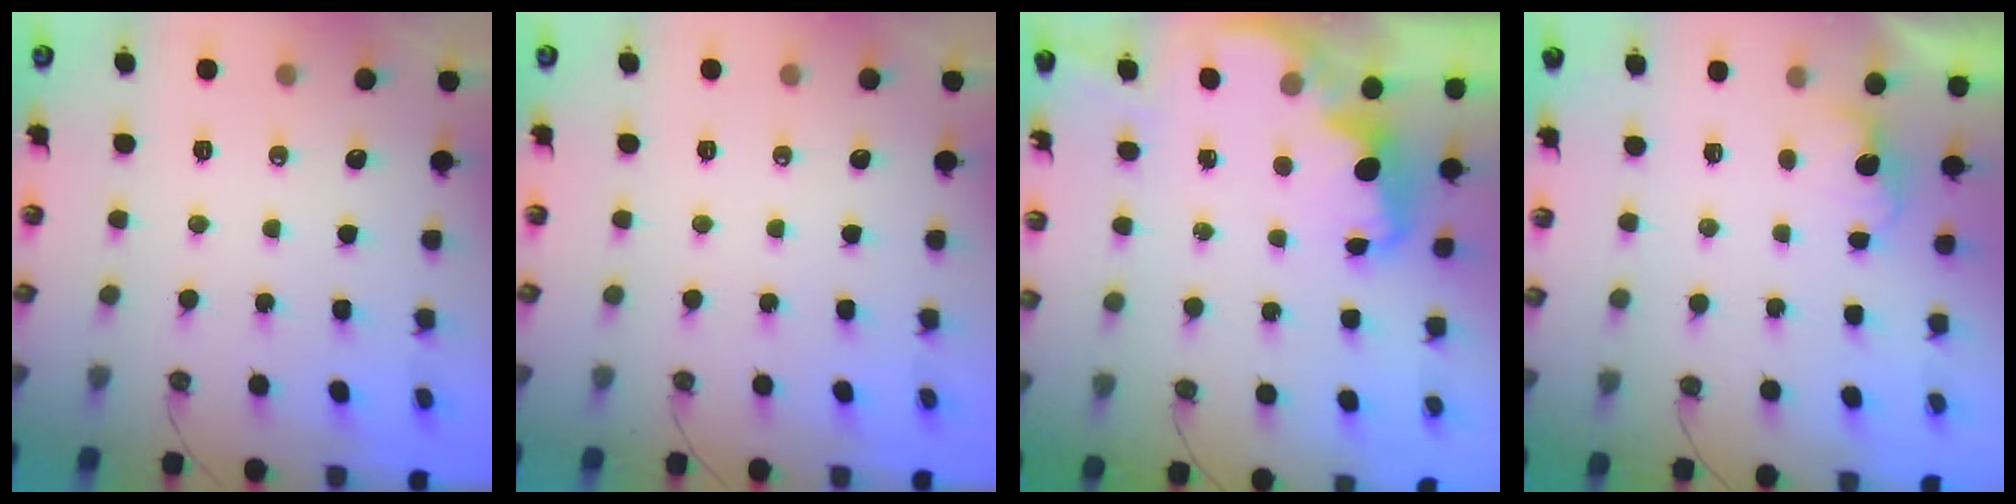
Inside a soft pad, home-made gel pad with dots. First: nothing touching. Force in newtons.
{"total": 0.0}
{"total": 2.3, "press": 2.2, "slide": 0.6}
{"total": 1.5, "press": 1.3, "slide": 0.8}